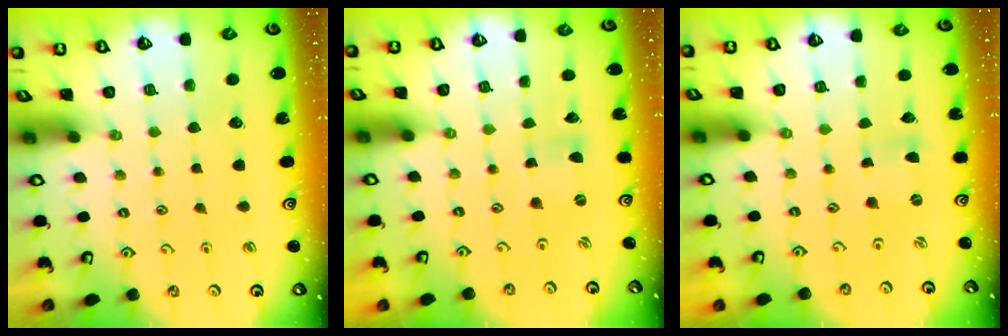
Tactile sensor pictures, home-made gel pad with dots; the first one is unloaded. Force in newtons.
{"total": 0.0}
{"total": 0.0}